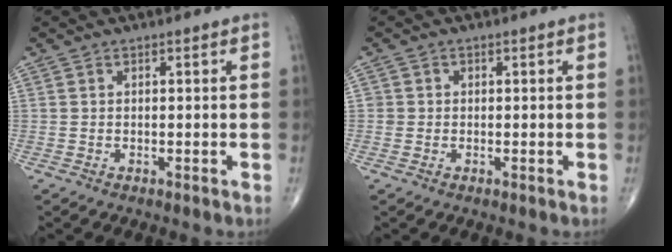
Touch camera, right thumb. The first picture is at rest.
{"total": 1.3, "force": [-0.1, 1.3, 0.0], "torque": [0.009, 0.005, -0.003]}